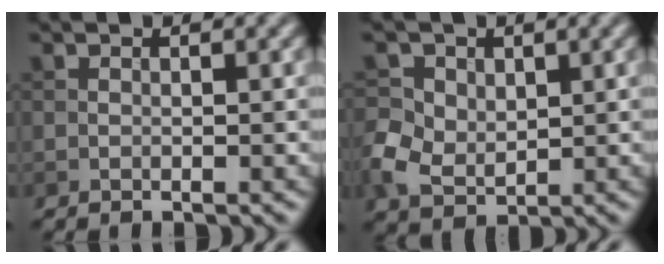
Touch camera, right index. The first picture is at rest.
{"total": 4.4, "force": [0.2, 3.7, 2.5], "torque": [-0.060, 0.000, 0.004]}